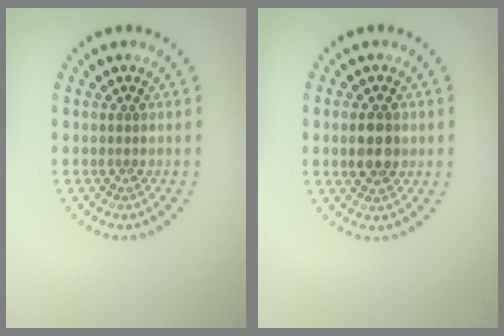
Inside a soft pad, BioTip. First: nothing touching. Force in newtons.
{"total": 2.6, "press": 2.6, "slide": 0.2}